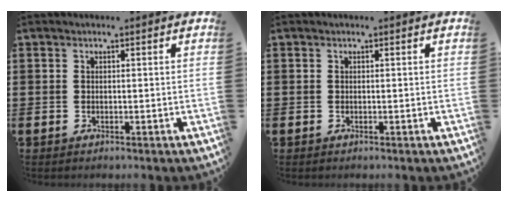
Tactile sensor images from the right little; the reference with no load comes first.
{"total": 0.0}